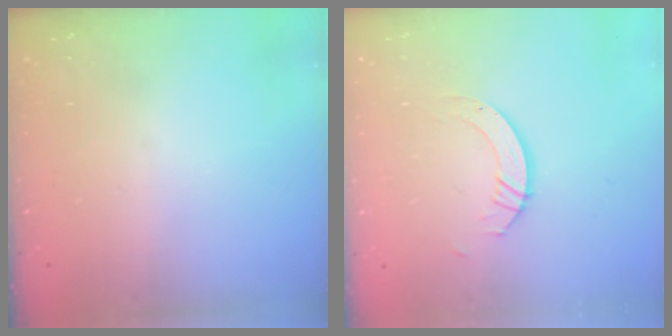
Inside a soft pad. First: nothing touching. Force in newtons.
{"total": 4.4, "press": 4.4, "slide": 0.0}